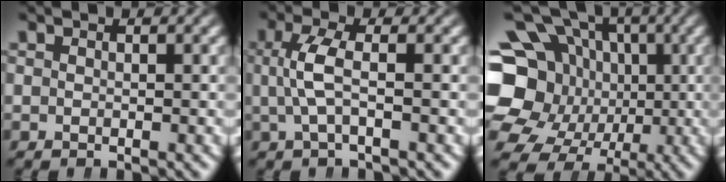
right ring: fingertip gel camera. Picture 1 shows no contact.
{"total": 3.1, "force": [-0.1, 0.9, 2.9], "torque": [-0.073, 0.001, 0.001]}
{"total": 15.3, "force": [-0.3, 13.2, 7.8], "torque": [-0.152, -0.052, 0.005]}